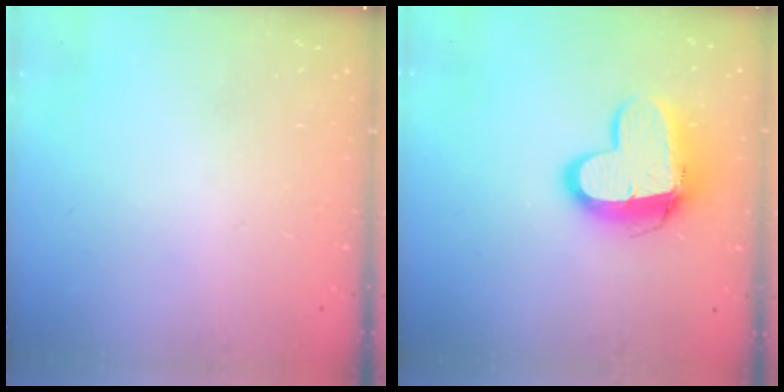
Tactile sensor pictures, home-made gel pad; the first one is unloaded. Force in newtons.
{"total": 13.5, "press": 13.5, "slide": 1.2}